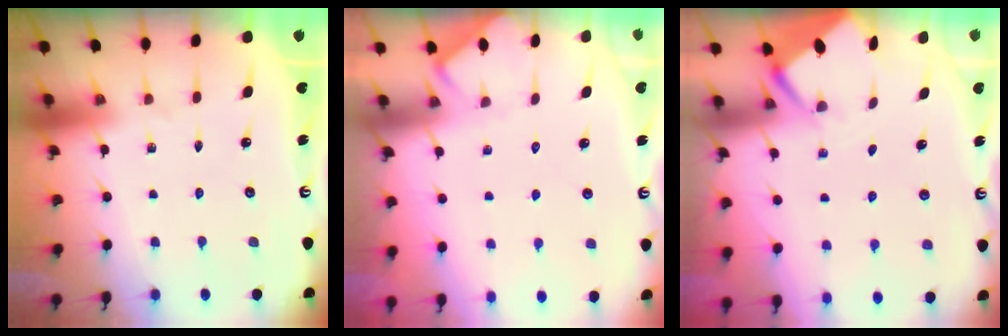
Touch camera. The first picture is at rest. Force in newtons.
{"total": 4.3, "press": 4.3, "slide": 0.3}
{"total": 2.8, "press": 2.7, "slide": 0.3}